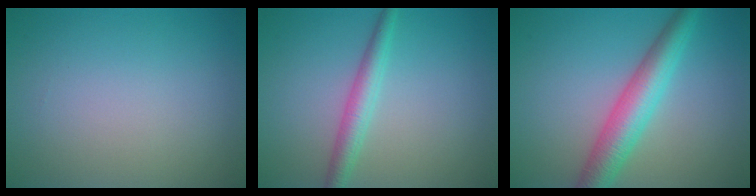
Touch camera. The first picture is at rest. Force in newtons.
{"total": 2.7, "press": 2.6, "slide": 0.1}
{"total": 5.4, "press": 5.4, "slide": 0.1}